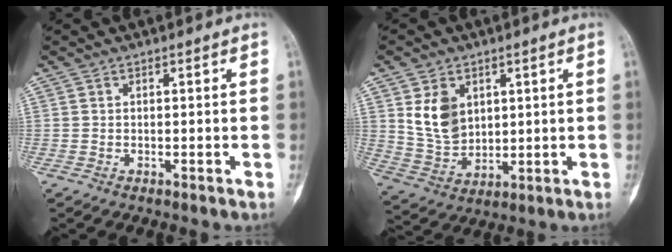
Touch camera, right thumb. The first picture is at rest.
{"total": 9.1, "force": [3.1, 6.6, 5.3], "torque": [-0.076, -0.019, 0.074]}